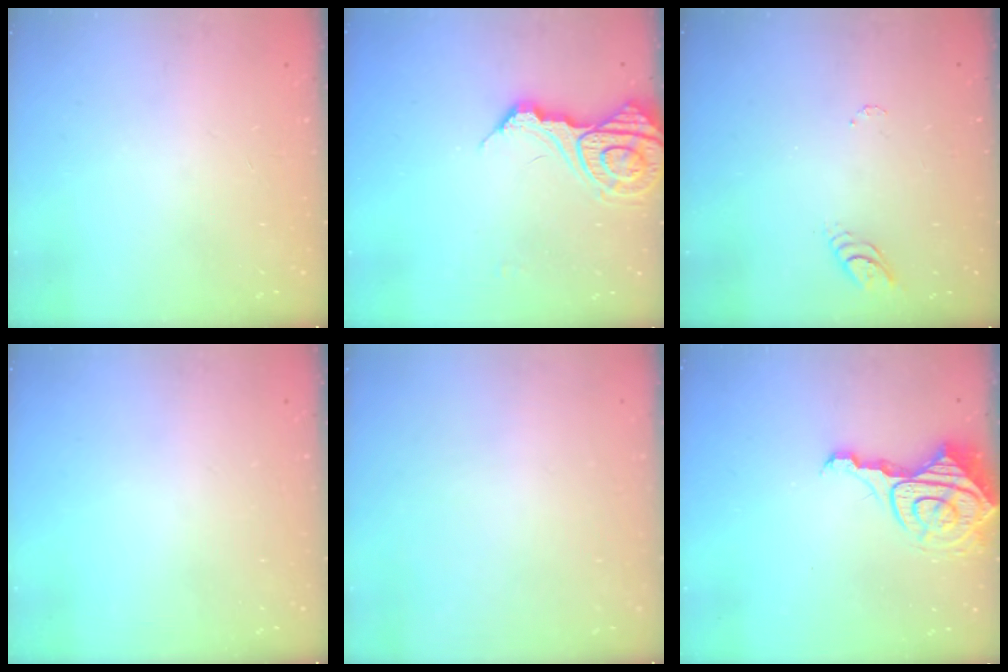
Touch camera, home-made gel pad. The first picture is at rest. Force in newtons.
{"total": 12.2, "press": 12.1, "slide": 1.3}
{"total": 3.8, "press": 3.8, "slide": 0.4}
{"total": 0.0}
{"total": 0.0}
{"total": 10.1, "press": 10.0, "slide": 0.9}